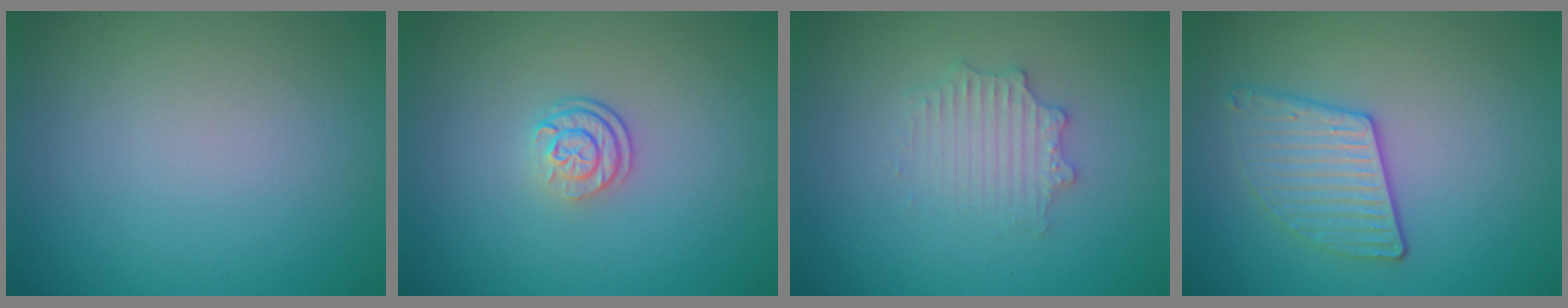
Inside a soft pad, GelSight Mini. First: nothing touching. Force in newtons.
{"total": 2.4, "press": 1.7, "slide": 1.7}
{"total": 2.6, "press": 2.6, "slide": 0.4}
{"total": 3.0, "press": 2.9, "slide": 0.7}